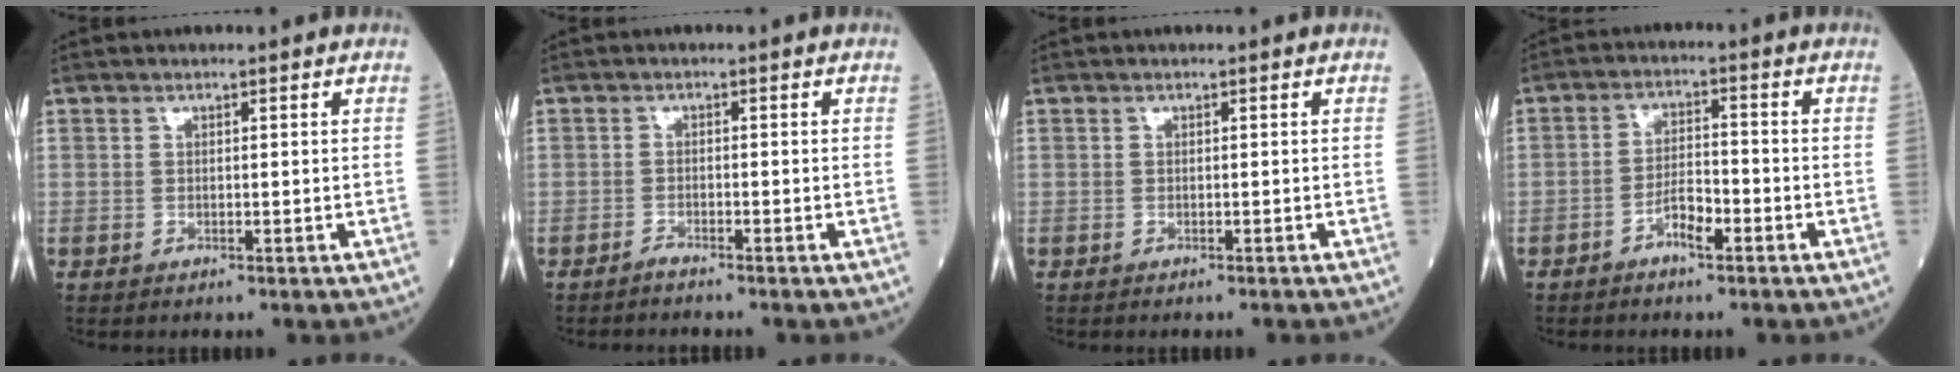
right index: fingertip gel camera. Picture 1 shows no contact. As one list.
[{"total": 1.2, "force": [-1.1, -0.3, 0.2], "torque": [-0.008, -0.003, -0.021]}, {"total": 0.8, "force": [-0.8, -0.1, 0.2], "torque": [-0.002, 0.001, -0.012]}, {"total": 3.9, "force": [-2.4, 1.0, 2.9], "torque": [-0.054, 0.007, -0.047]}]